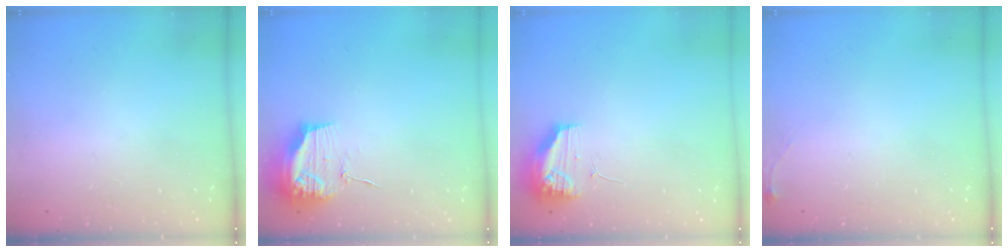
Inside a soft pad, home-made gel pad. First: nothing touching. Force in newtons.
{"total": 13.9, "press": 13.9, "slide": 0.1}
{"total": 9.7, "press": 9.7, "slide": 0.9}
{"total": 4.0, "press": 3.9, "slide": 0.6}